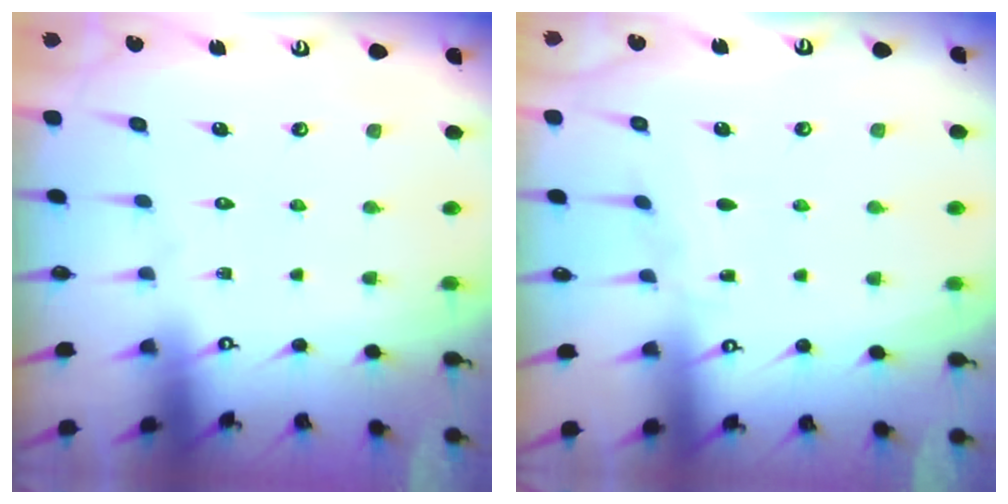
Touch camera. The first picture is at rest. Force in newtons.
{"total": 2.5, "press": 2.5, "slide": 0.3}